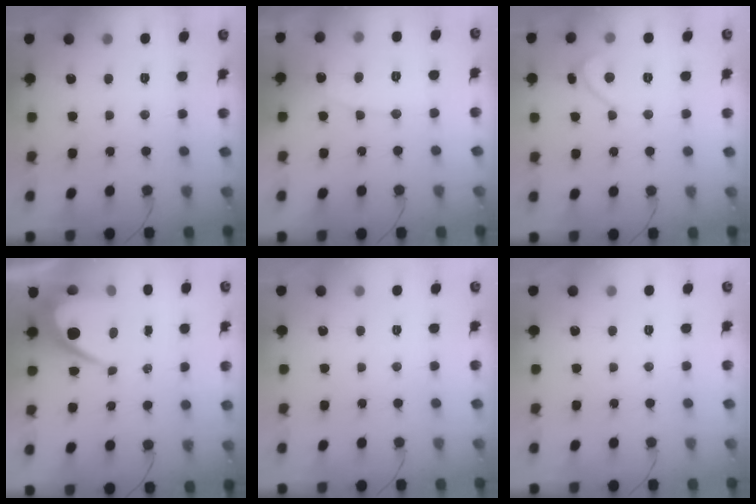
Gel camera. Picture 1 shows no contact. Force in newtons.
{"total": 6.4, "press": 6.4, "slide": 0.4}
{"total": 2.2, "press": 2.2, "slide": 0.2}
{"total": 8.1, "press": 8.1, "slide": 0.6}
{"total": 0.0}
{"total": 0.0}